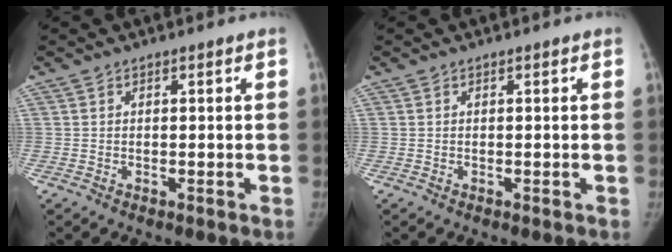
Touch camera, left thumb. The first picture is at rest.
{"total": 0.0}